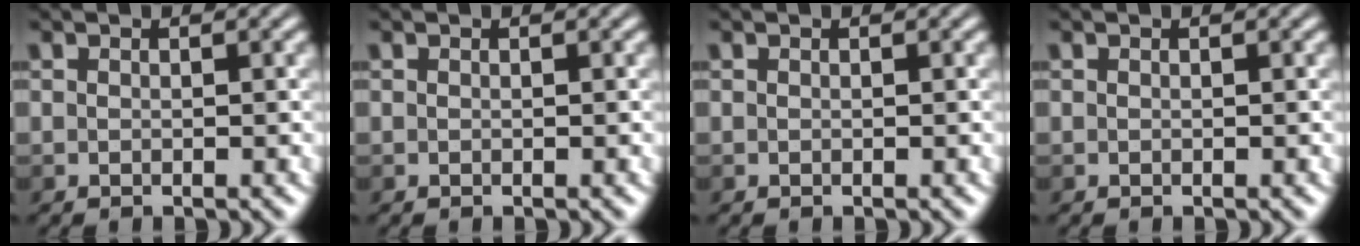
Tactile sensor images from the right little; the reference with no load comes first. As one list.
[{"total": 0.0}, {"total": 0.0}, {"total": 0.0}]